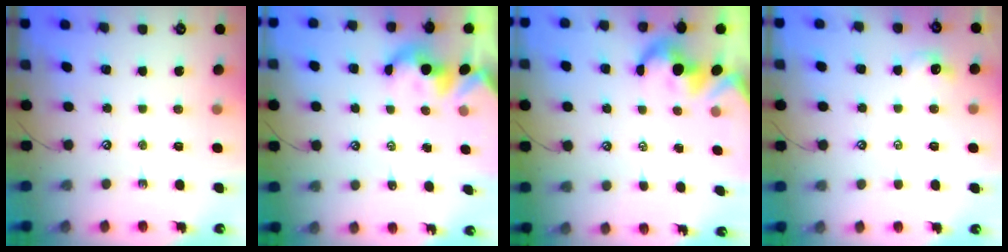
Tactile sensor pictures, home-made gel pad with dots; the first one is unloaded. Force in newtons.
{"total": 1.8, "press": 1.8, "slide": 0.2}
{"total": 1.7, "press": 1.4, "slide": 0.9}
{"total": 1.0, "press": 0.8, "slide": 0.6}